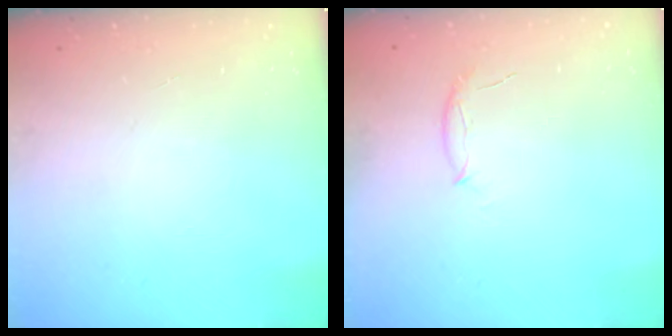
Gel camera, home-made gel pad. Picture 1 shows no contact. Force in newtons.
{"total": 5.6, "press": 5.5, "slide": 0.9}